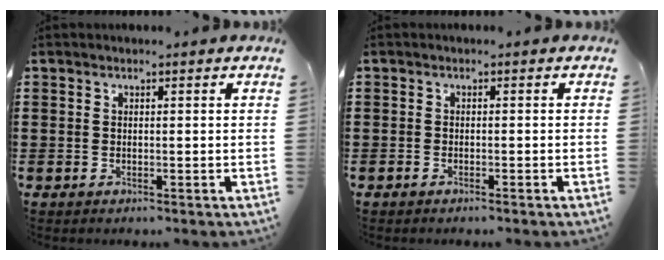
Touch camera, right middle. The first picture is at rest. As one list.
[{"total": 0.7, "force": [-0.6, 0.0, 0.3], "torque": [-0.007, -0.002, -0.011]}]